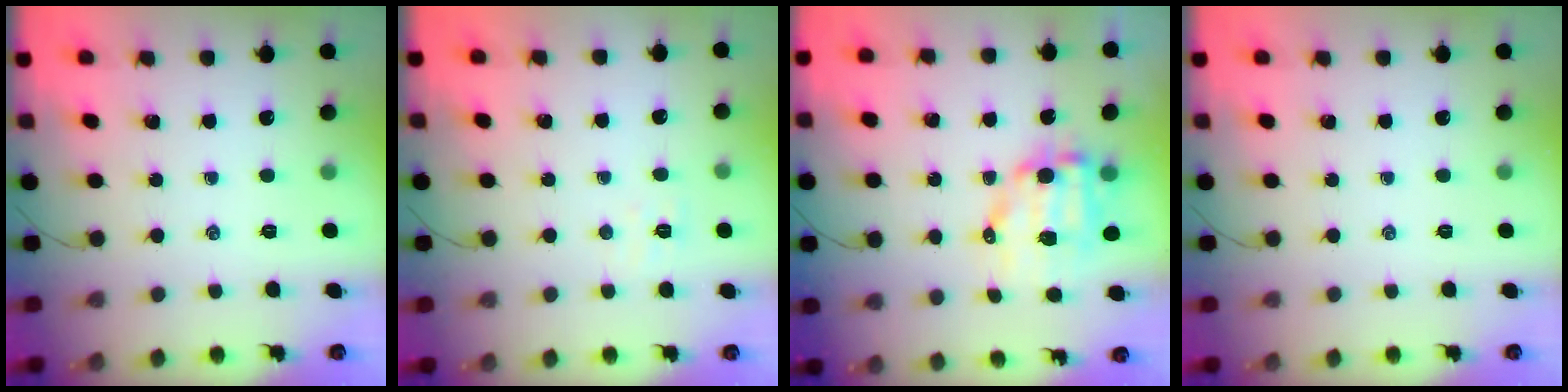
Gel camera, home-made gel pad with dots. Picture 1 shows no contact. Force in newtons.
{"total": 4.7, "press": 4.5, "slide": 1.1}
{"total": 9.9, "press": 9.6, "slide": 2.1}
{"total": 0.0}